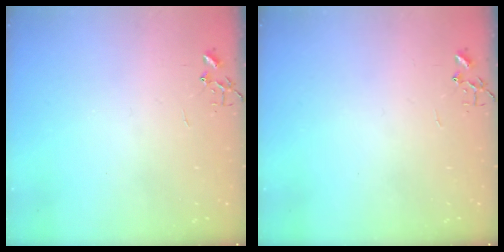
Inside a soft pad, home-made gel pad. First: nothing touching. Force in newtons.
{"total": 0.0}